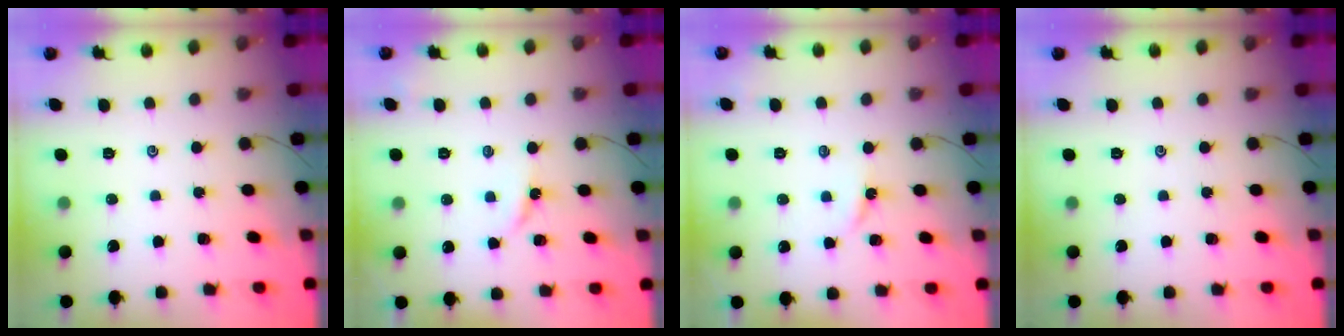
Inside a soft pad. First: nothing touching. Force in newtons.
{"total": 3.5, "press": 3.5, "slide": 0.3}
{"total": 2.8, "press": 2.7, "slide": 0.4}
{"total": 0.0}